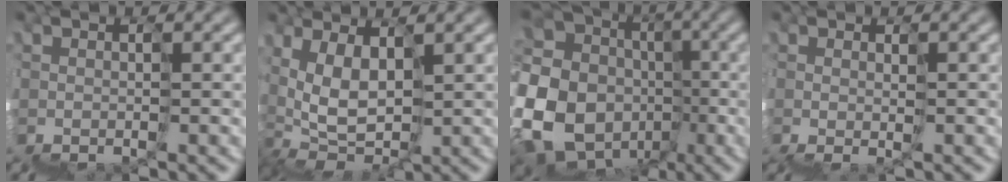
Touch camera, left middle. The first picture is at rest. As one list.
[{"total": 5.1, "force": [2.6, 2.9, 3.3], "torque": [-0.095, 0.027, 0.055]}, {"total": 10.9, "force": [-1.2, 10.5, 2.4], "torque": [-0.092, 0.025, -0.032]}, {"total": 0.6, "force": [-0.2, 0.1, 0.6], "torque": [-0.004, -0.002, 0.002]}]